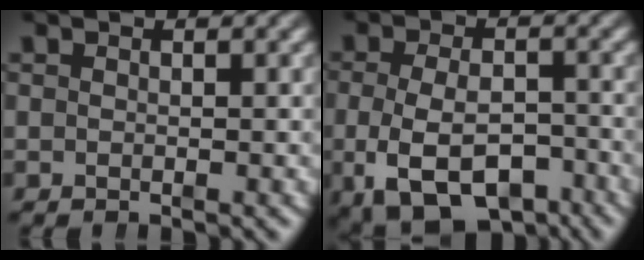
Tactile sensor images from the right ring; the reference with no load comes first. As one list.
[{"total": 8.6, "force": [-5.0, 5.0, 4.9], "torque": [-0.095, -0.041, -0.063]}]